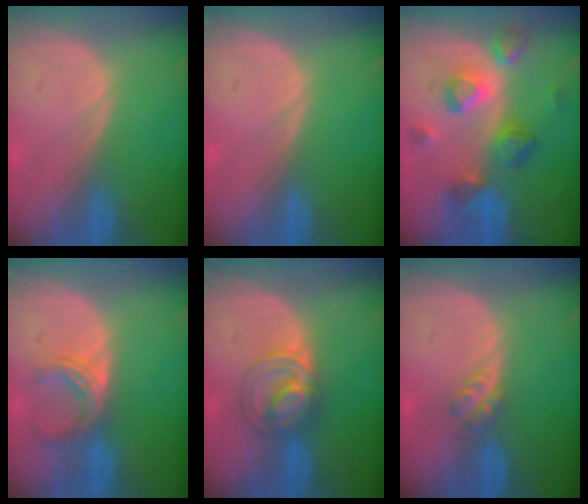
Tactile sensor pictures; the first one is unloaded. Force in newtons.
{"total": 0.0}
{"total": 8.6, "press": 7.9, "slide": 3.3}
{"total": 5.0, "press": 4.5, "slide": 2.2}
{"total": 5.8, "press": 5.7, "slide": 1.2}
{"total": 2.7, "press": 2.3, "slide": 1.3}